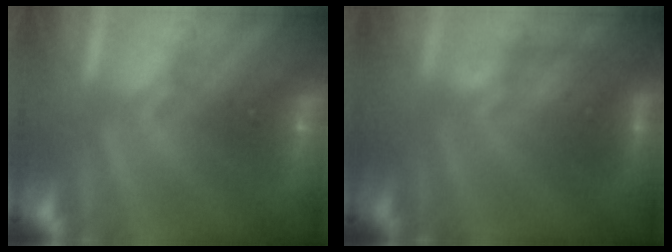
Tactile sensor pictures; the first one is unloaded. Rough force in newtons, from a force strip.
{"total": 2.5}